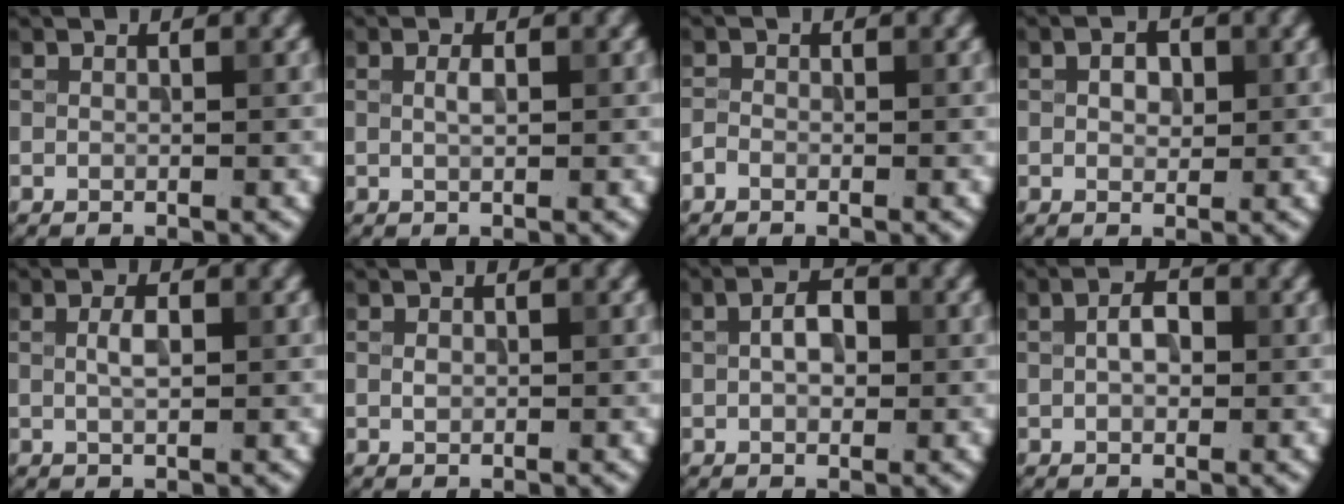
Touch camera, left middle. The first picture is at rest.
{"total": 1.0, "force": [0.2, 0.4, 0.9], "torque": [-0.020, 0.001, 0.003]}
{"total": 0.8, "force": [-0.6, 0.5, 0.3], "torque": [-0.004, 0.000, -0.015]}
{"total": 1.8, "force": [0.3, 1.3, 1.2], "torque": [-0.020, 0.001, 0.003]}
{"total": 1.7, "force": [0.2, 0.7, 1.5], "torque": [-0.033, 0.002, 0.004]}
{"total": 0.7, "force": [0.0, 0.5, 0.4], "torque": [-0.006, -0.002, 0.000]}
{"total": 2.8, "force": [0.2, 1.7, 2.2], "torque": [-0.039, 0.006, 0.000]}
{"total": 2.4, "force": [0.2, 1.4, 1.9], "torque": [-0.035, 0.004, 0.000]}